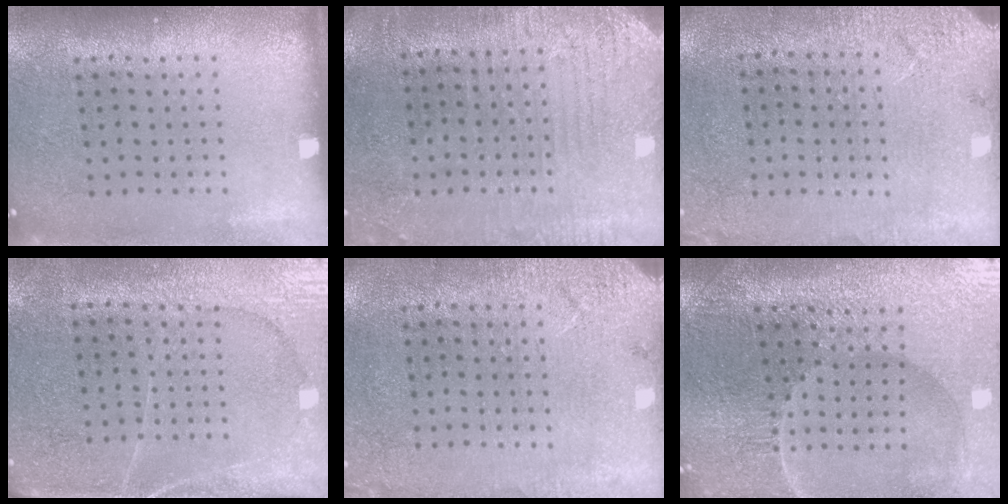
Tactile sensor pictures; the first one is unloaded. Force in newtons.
{"total": 3.0, "press": 2.8, "slide": 1.1}
{"total": 2.6, "press": 2.5, "slide": 0.8}
{"total": 3.0, "press": 2.8, "slide": 1.1}
{"total": 2.6, "press": 2.3, "slide": 1.0}
{"total": 4.1, "press": 4.0, "slide": 0.5}